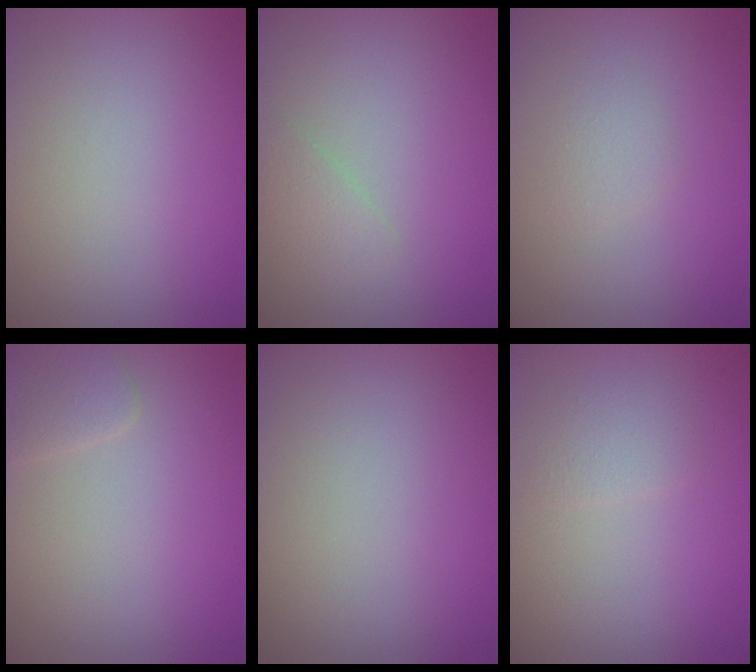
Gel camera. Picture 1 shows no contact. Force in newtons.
{"total": 1.2, "press": 1.2, "slide": 0.0}
{"total": 1.1, "press": 1.1, "slide": 0.0}
{"total": 1.6, "press": 1.6, "slide": 0.0}
{"total": 0.0}
{"total": 1.3, "press": 1.3, "slide": 0.0}